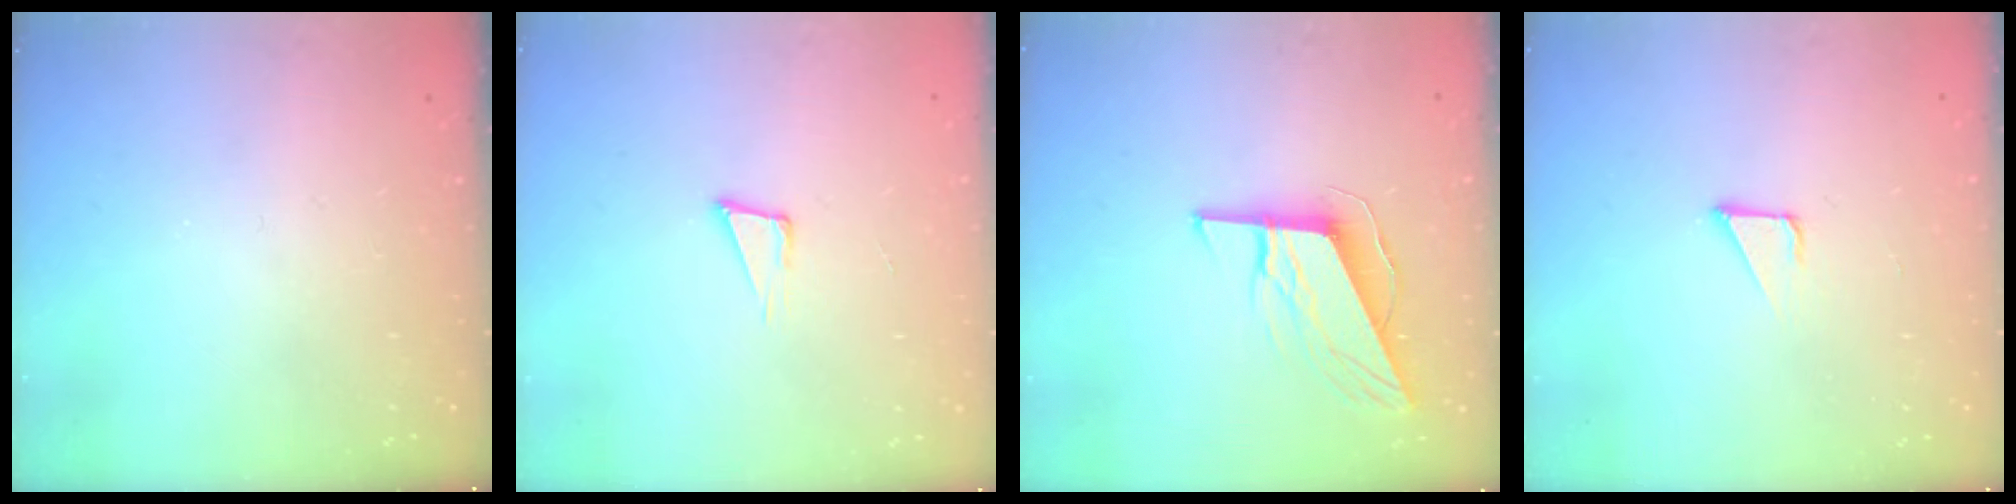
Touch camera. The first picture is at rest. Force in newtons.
{"total": 4.6, "press": 3.4, "slide": 3.2}
{"total": 9.7, "press": 9.5, "slide": 1.9}
{"total": 2.1, "press": 2.1, "slide": 0.1}